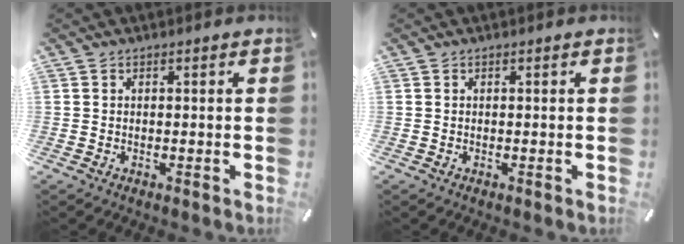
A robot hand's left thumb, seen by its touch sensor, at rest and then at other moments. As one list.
[{"total": 0.0}]